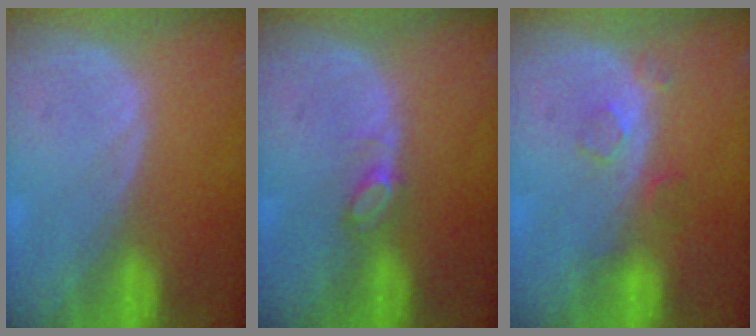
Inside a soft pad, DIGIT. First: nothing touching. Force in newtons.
{"total": 2.2, "press": 2.2, "slide": 0.3}
{"total": 2.5, "press": 2.5, "slide": 0.3}